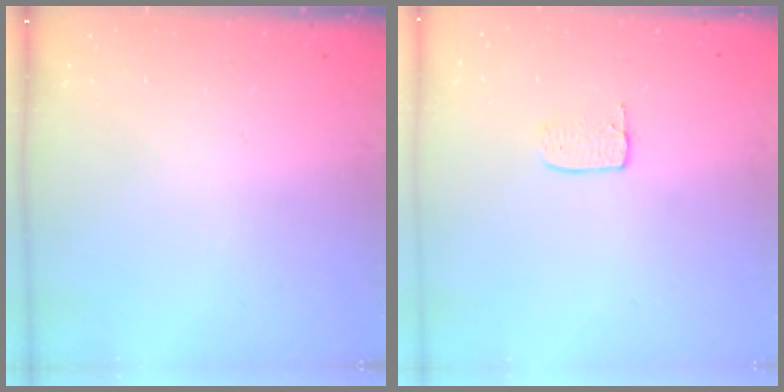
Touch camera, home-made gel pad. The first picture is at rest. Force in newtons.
{"total": 3.6, "press": 3.6, "slide": 0.2}